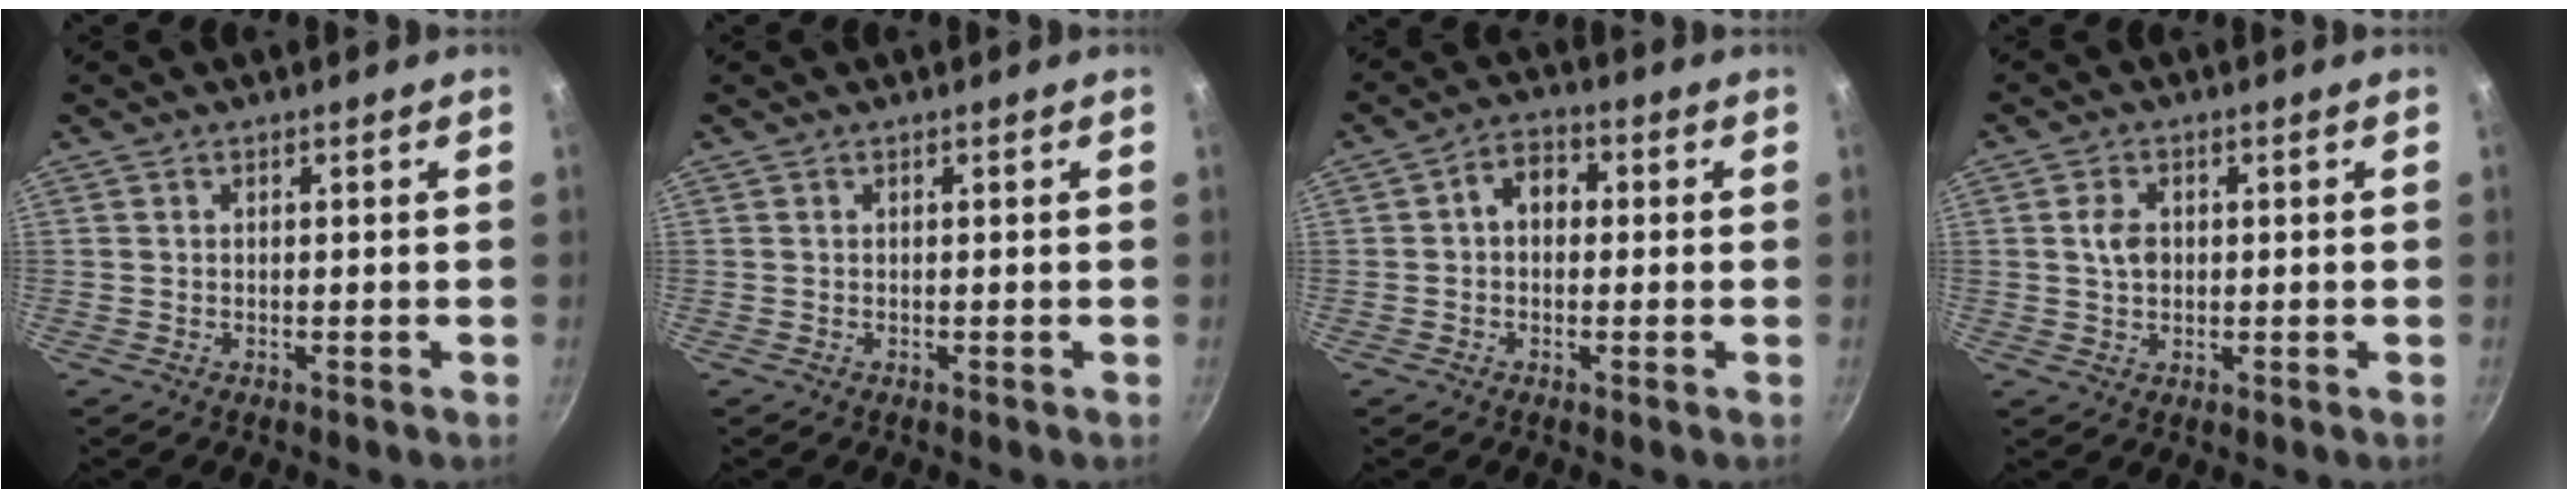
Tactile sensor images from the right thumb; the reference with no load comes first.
{"total": 0.0}
{"total": 5.5, "force": [0.4, 4.2, 3.6], "torque": [-0.030, 0.015, -0.006]}
{"total": 4.2, "force": [0.5, 3.0, 2.8], "torque": [-0.042, 0.003, 0.007]}